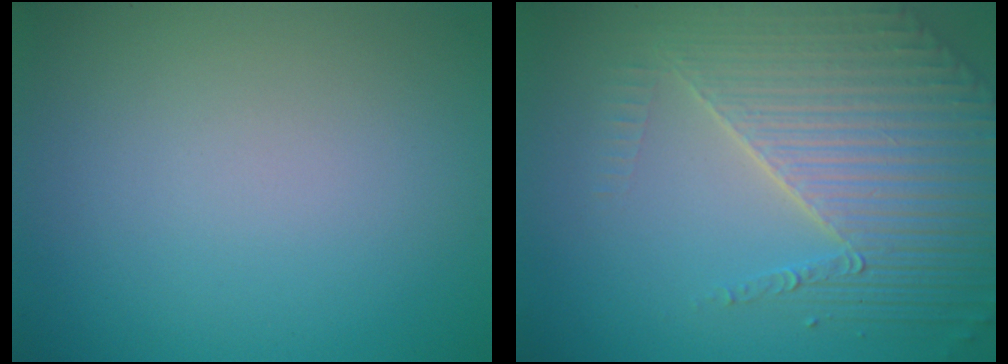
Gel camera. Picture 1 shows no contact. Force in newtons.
{"total": 6.2, "press": 5.1, "slide": 3.5}